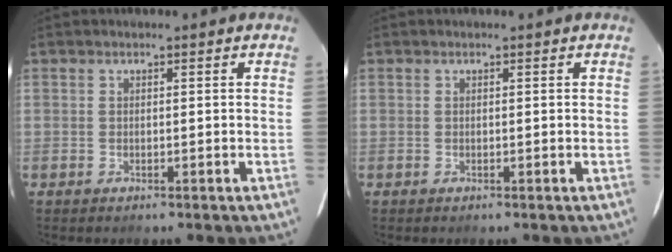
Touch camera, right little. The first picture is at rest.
{"total": 0.0}